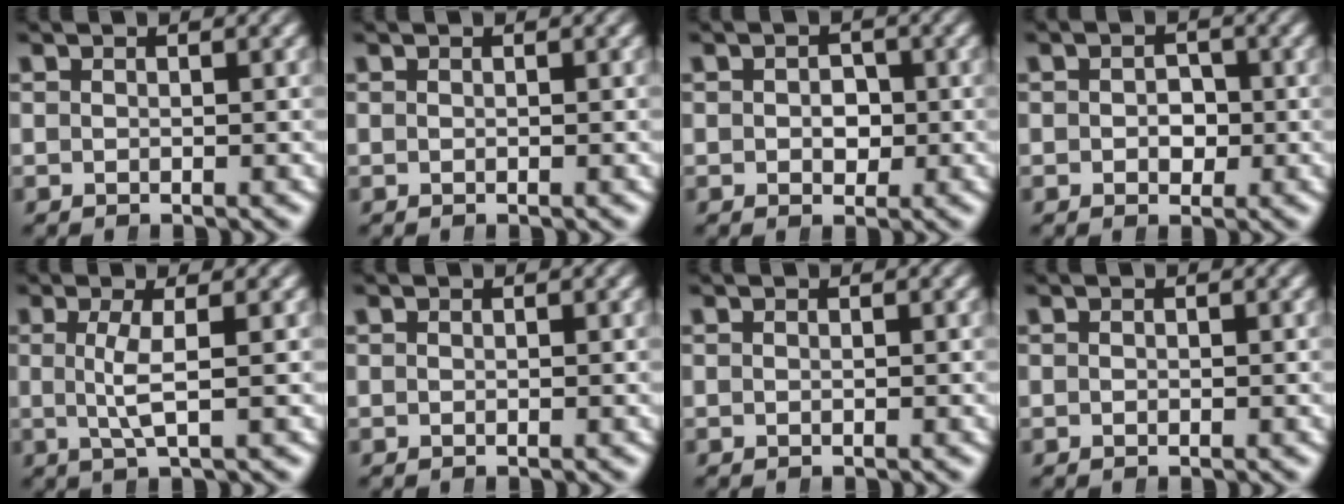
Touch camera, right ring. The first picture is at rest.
{"total": 0.0}
{"total": 1.3, "force": [-0.3, 1.1, 0.6], "torque": [-0.010, -0.003, -0.005]}
{"total": 1.2, "force": [-0.5, 1.0, 0.5], "torque": [-0.006, -0.004, -0.008]}
{"total": 2.6, "force": [0.1, -0.3, 2.6], "torque": [-0.059, -0.011, 0.007]}
{"total": 0.0}
{"total": 0.0}
{"total": 0.0}